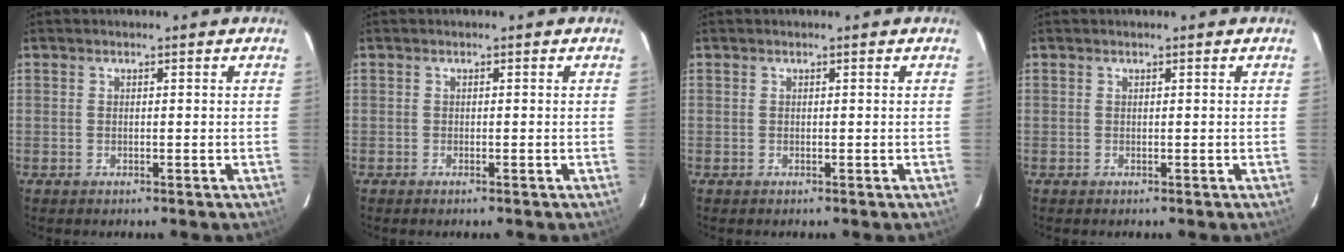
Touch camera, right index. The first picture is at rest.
{"total": 0.6, "force": [-0.5, 0.0, 0.3], "torque": [-0.006, 0.000, -0.009]}
{"total": 0.0}
{"total": 0.0}